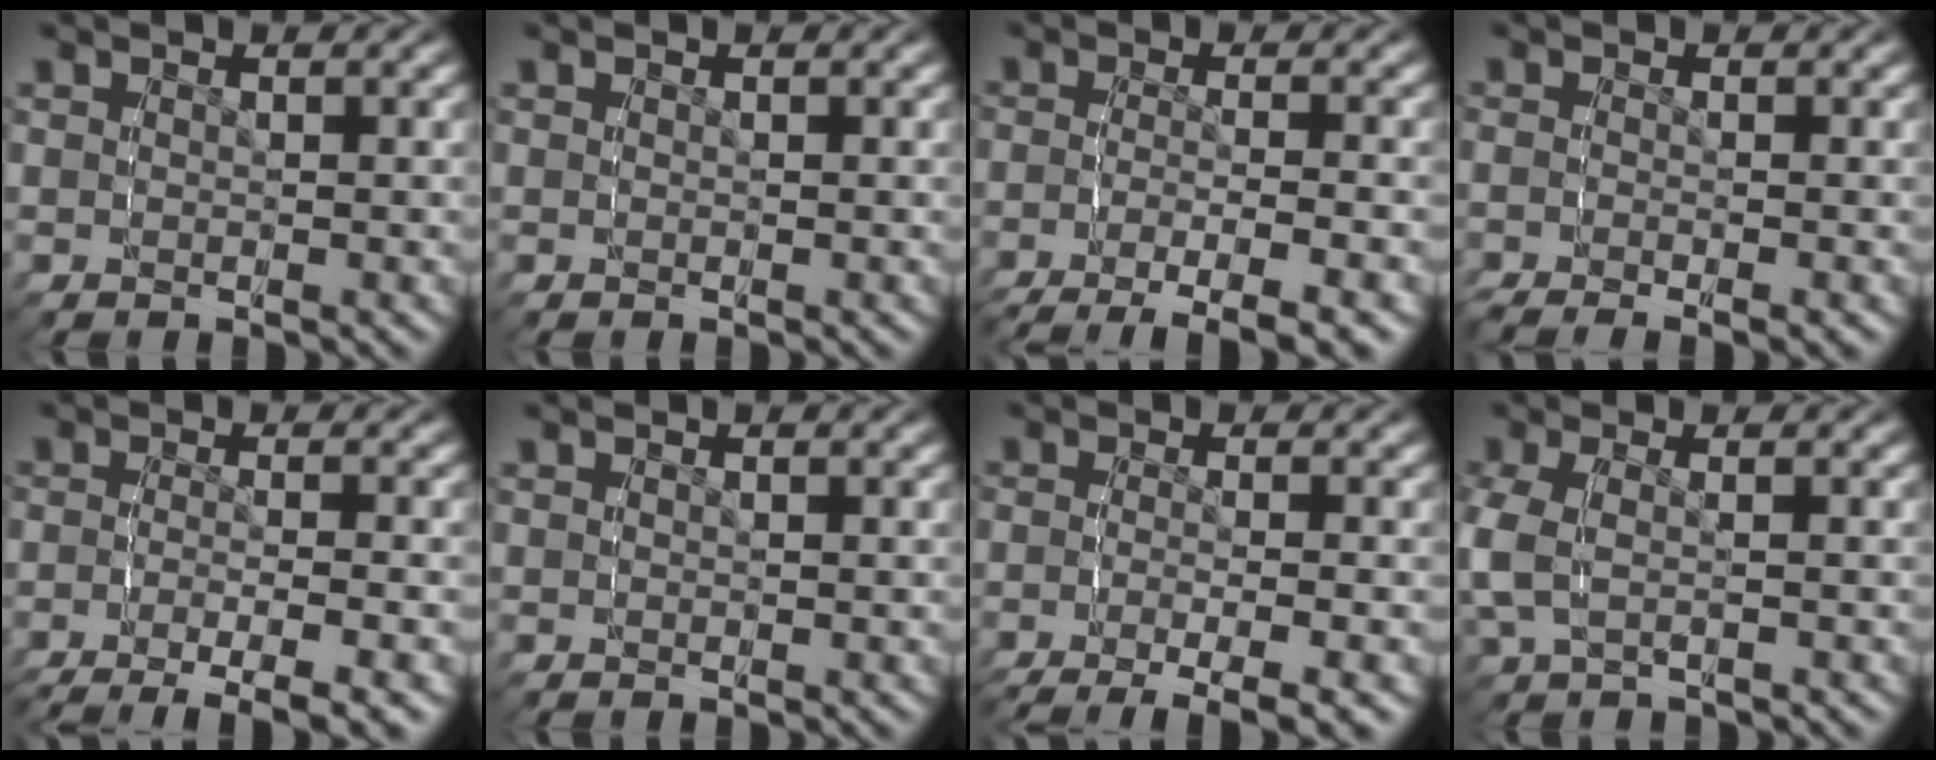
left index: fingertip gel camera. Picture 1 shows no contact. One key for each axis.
{"total": 0.0}
{"total": 7.2, "fx": -6.3, "fy": 1.1, "fz": 3.3, "tx": -0.048, "ty": -0.016, "tz": -0.097}
{"total": 1.7, "fx": -1.5, "fy": -0.2, "fz": 0.7, "tx": -0.019, "ty": 0.000, "tz": -0.033}
{"total": 6.5, "fx": -5.7, "fy": 0.8, "fz": 3.1, "tx": -0.043, "ty": -0.014, "tz": -0.088}
{"total": 0.0}
{"total": 6.0, "fx": -5.1, "fy": 0.6, "fz": 3.1, "tx": -0.043, "ty": -0.014, "tz": -0.078}
{"total": 2.9, "fx": -0.8, "fy": 1.8, "fz": 2.1, "tx": -0.073, "ty": -0.009, "tz": -0.007}